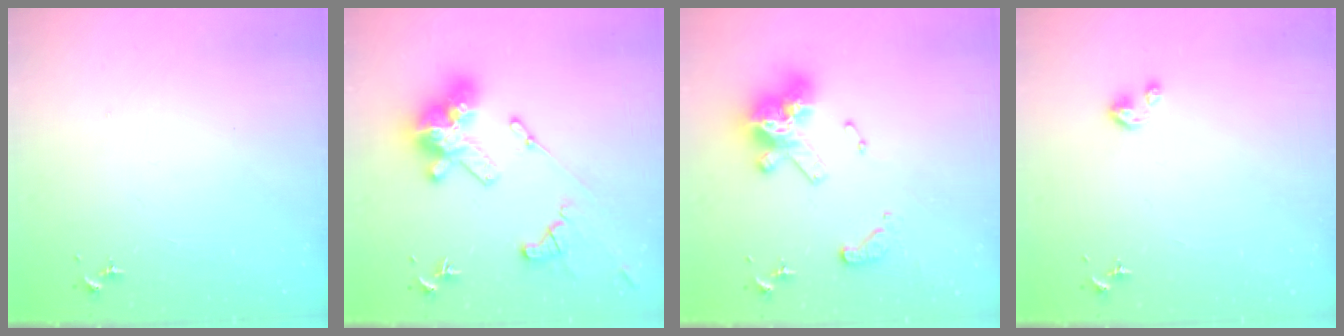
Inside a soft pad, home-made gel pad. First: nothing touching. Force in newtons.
{"total": 19.4, "press": 19.3, "slide": 1.9}
{"total": 17.2, "press": 17.1, "slide": 1.6}
{"total": 2.4, "press": 2.4, "slide": 0.2}